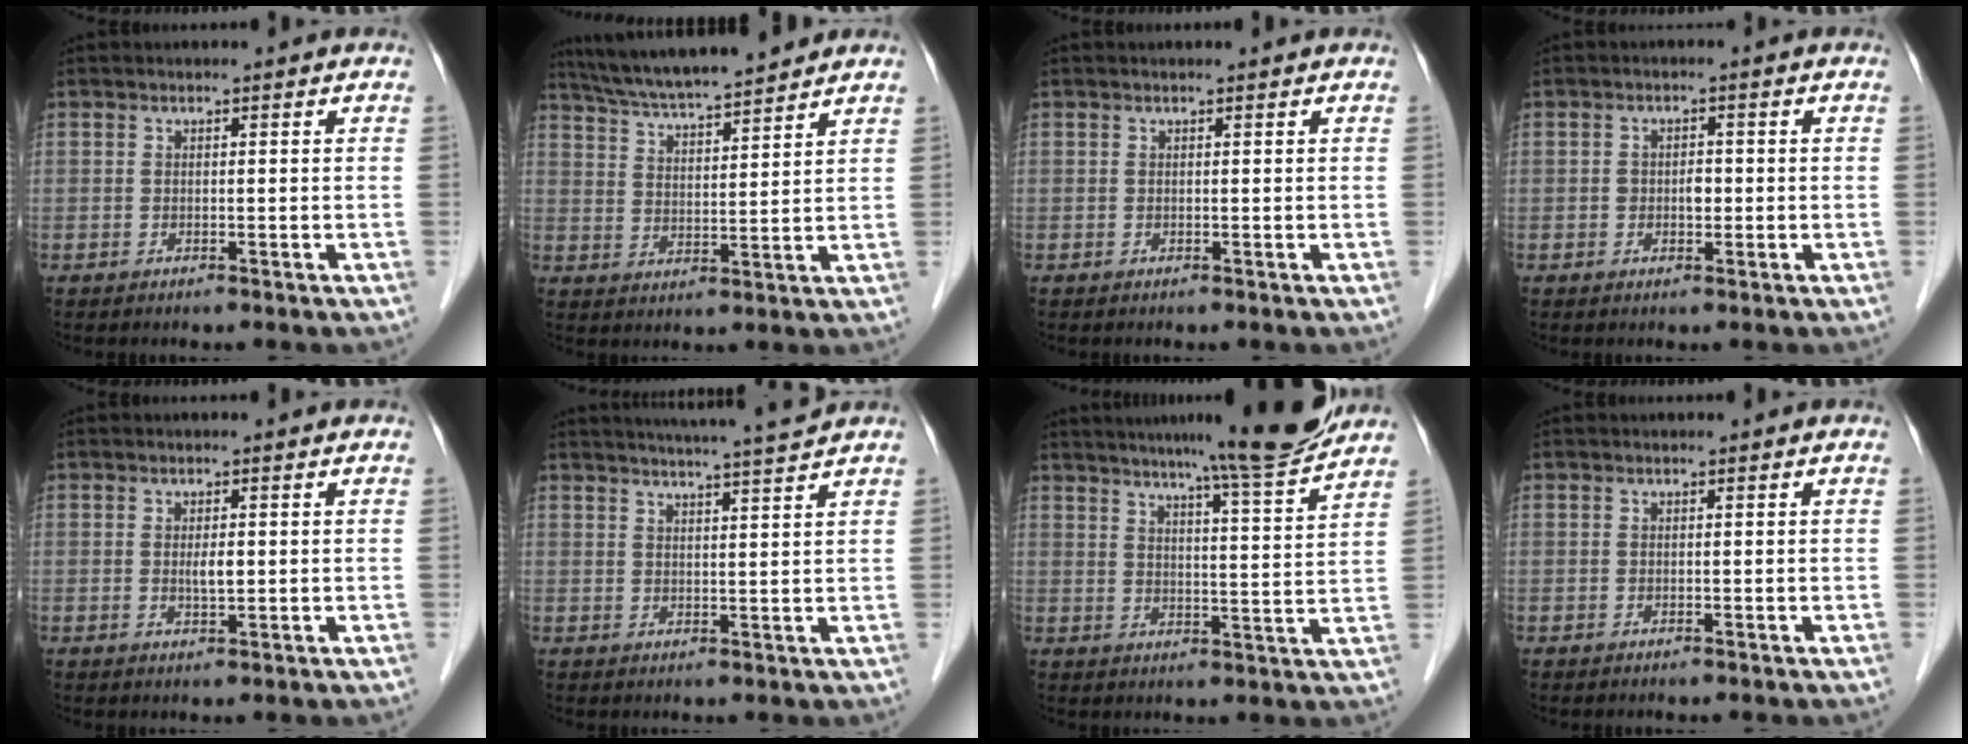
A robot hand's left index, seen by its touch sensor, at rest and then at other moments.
{"total": 13.1, "force": [11.8, 0.7, 5.7], "torque": [-0.102, 0.020, 0.195]}
{"total": 0.5, "force": [0.5, 0.0, 0.2], "torque": [-0.006, 0.001, 0.009]}
{"total": 2.0, "force": [-0.3, 1.3, 1.5], "torque": [-0.022, 0.004, -0.004]}
{"total": 1.9, "force": [0.1, 0.5, 1.8], "torque": [-0.034, -0.002, 0.005]}
{"total": 9.0, "force": [8.4, -1.9, 2.8], "torque": [-0.053, -0.013, 0.118]}
{"total": 13.1, "force": [11.4, -1.2, 6.4], "torque": [-0.100, -0.013, 0.152]}
{"total": 0.0}